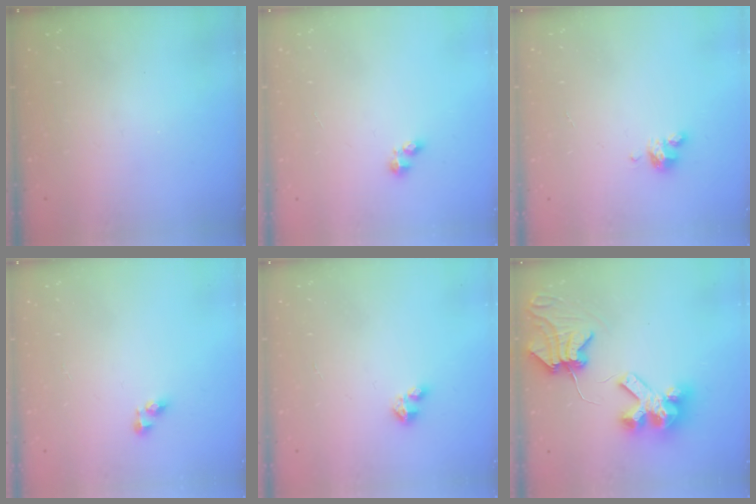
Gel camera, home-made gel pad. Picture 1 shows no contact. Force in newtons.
{"total": 2.5, "press": 2.5, "slide": 0.4}
{"total": 4.1, "press": 4.1, "slide": 0.3}
{"total": 3.6, "press": 3.6, "slide": 0.6}
{"total": 2.1, "press": 2.1, "slide": 0.2}
{"total": 10.2, "press": 10.1, "slide": 1.4}